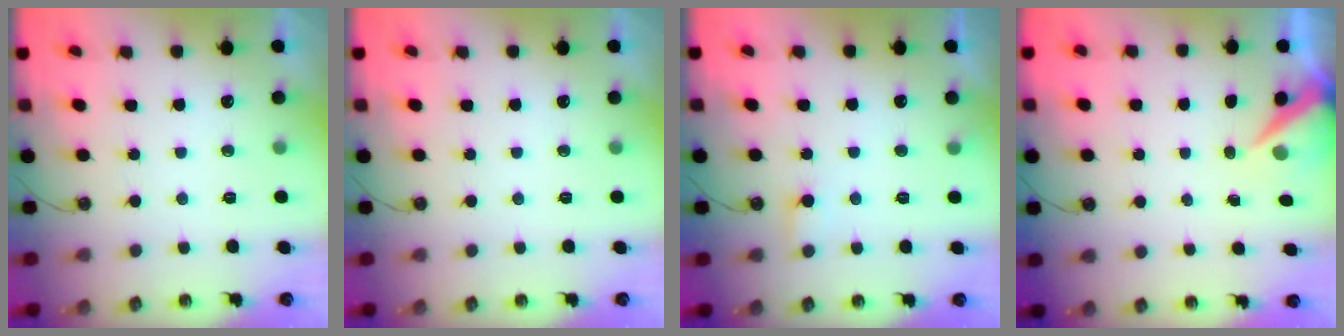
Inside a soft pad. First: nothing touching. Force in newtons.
{"total": 0.0}
{"total": 5.1, "press": 5.0, "slide": 0.4}
{"total": 6.0, "press": 5.9, "slide": 0.9}